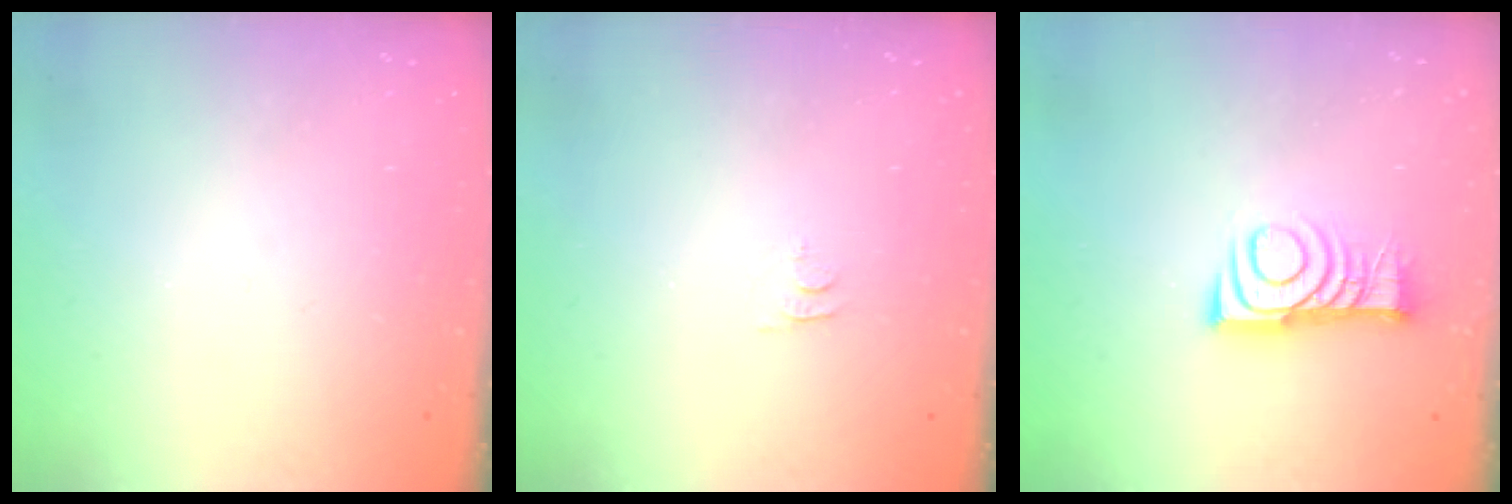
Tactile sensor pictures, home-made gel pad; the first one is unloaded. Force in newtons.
{"total": 4.4, "press": 4.4, "slide": 0.4}
{"total": 8.7, "press": 8.7, "slide": 0.8}